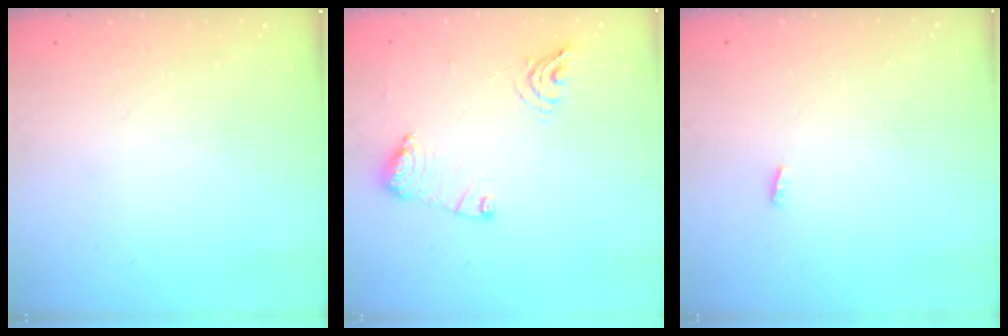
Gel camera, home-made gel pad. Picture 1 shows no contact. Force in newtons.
{"total": 10.7, "press": 10.6, "slide": 1.1}
{"total": 2.3, "press": 2.1, "slide": 0.8}